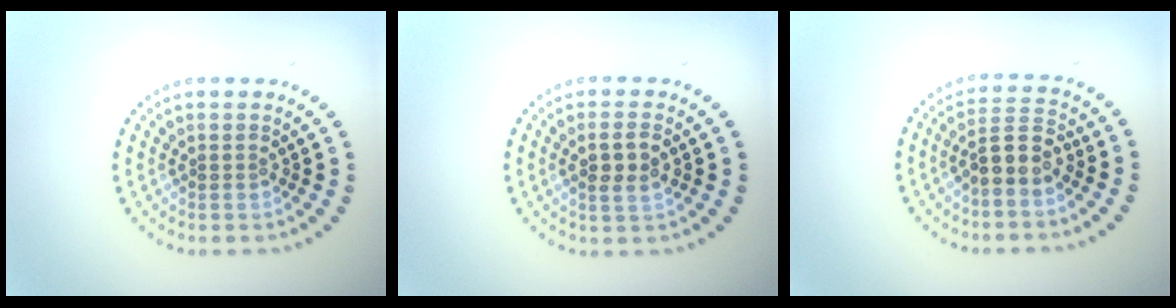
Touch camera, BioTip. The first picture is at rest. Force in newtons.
{"total": 2.3, "press": 2.3, "slide": 0.6}
{"total": 3.2, "press": 2.9, "slide": 1.3}